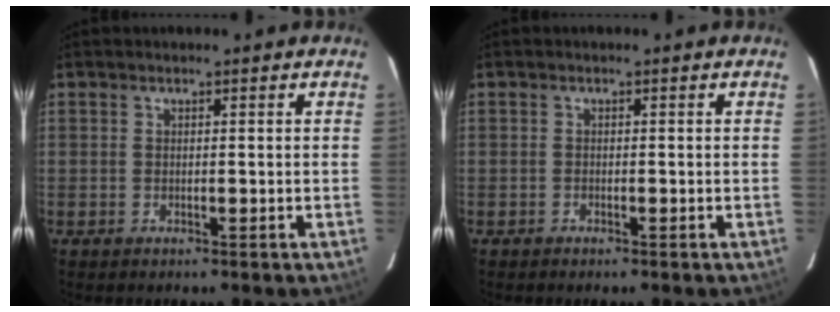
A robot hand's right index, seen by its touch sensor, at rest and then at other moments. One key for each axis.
{"total": 0.5, "fx": -0.5, "fy": 0.1, "fz": 0.2, "tx": -0.009, "ty": -0.001, "tz": -0.007}